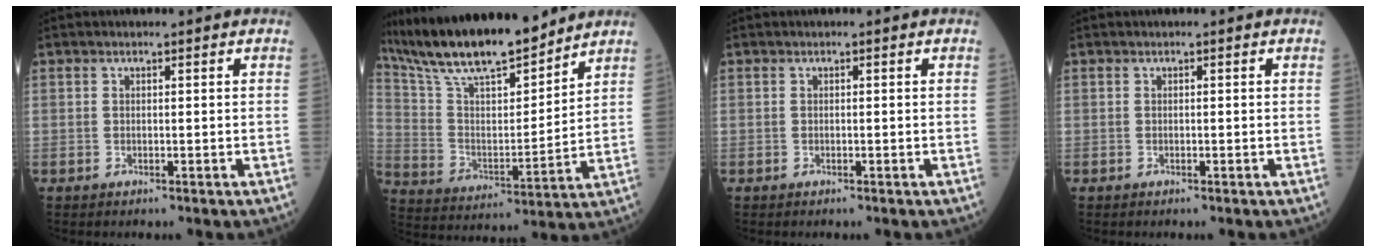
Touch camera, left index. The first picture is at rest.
{"total": 18.6, "force": [16.2, 2.7, 8.7], "torque": [-0.165, 0.008, 0.295]}
{"total": 0.0}
{"total": 0.0}